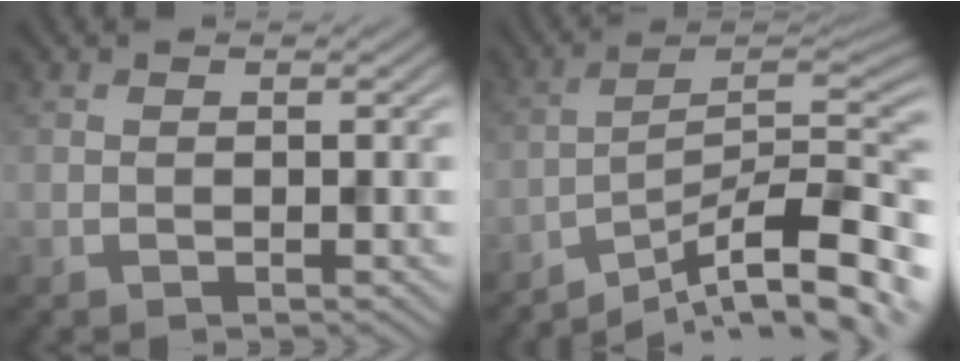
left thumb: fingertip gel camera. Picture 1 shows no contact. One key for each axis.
{"total": 12.0, "fx": -8.2, "fy": 2.2, "fz": 8.5, "tx": -0.129, "ty": 0.006, "tz": -0.141}